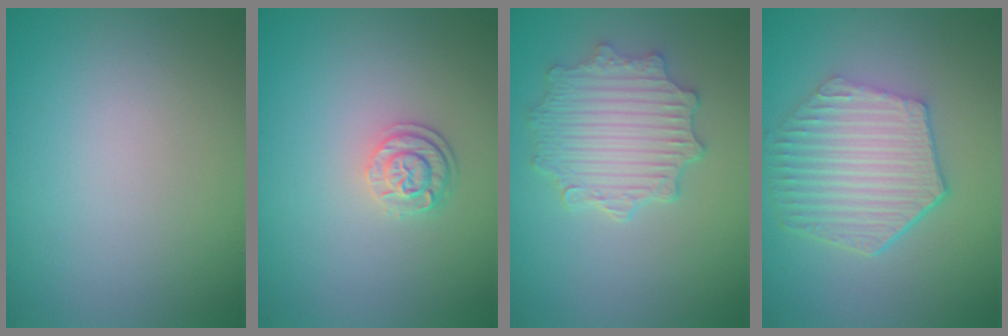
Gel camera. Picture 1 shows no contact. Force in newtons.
{"total": 2.5, "press": 1.9, "slide": 1.6}
{"total": 4.9, "press": 4.0, "slide": 2.9}
{"total": 6.1, "press": 4.7, "slide": 4.0}